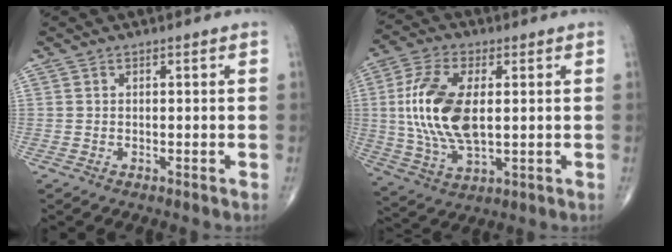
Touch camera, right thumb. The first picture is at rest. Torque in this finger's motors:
{"motor_torque": [1.71, 2.38, 1.85, 0.40, 0.18]}